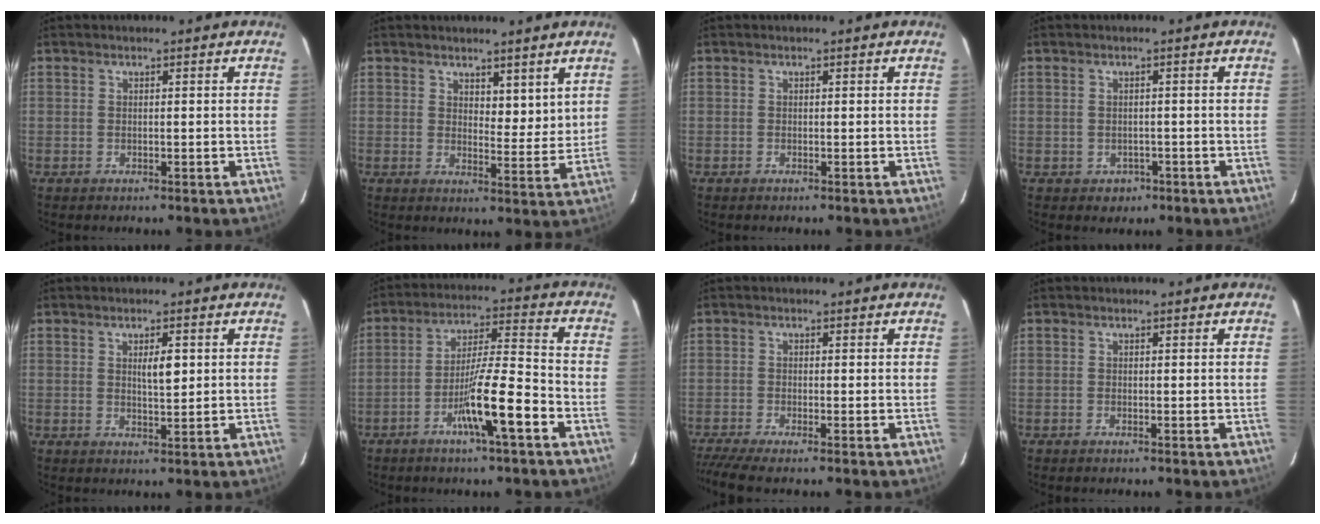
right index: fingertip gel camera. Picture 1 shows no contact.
{"total": 4.6, "force": [3.2, 2.1, 2.5], "torque": [-0.028, -0.012, 0.053]}
{"total": 0.0}
{"total": 2.2, "force": [-1.0, 1.9, 0.6], "torque": [-0.005, 0.005, -0.008]}
{"total": 3.2, "force": [0.9, 0.8, 2.9], "torque": [-0.048, -0.002, 0.015]}
{"total": 10.8, "force": [-5.0, 0.2, 9.6], "torque": [-0.170, 0.004, -0.090]}
{"total": 5.0, "force": [-3.8, 0.1, 3.3], "torque": [-0.061, -0.007, -0.068]}
{"total": 0.0}